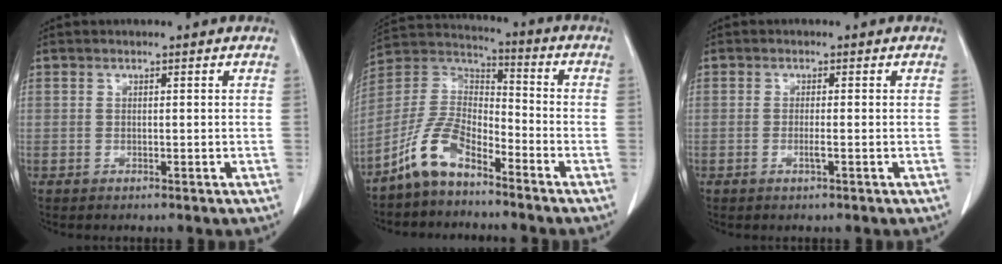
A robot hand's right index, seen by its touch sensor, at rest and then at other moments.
{"total": 9.9, "force": [-6.9, 3.9, 5.9], "torque": [-0.137, 0.018, -0.142]}
{"total": 1.2, "force": [-0.4, -0.1, 1.1], "torque": [-0.024, -0.001, -0.008]}